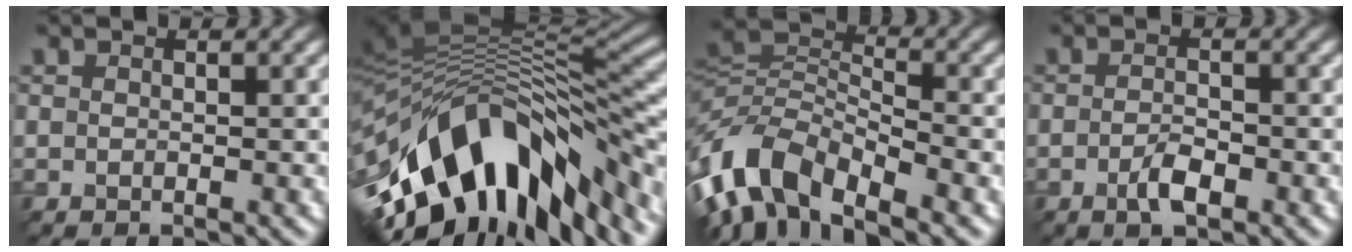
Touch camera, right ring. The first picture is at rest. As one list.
[{"total": 14.1, "force": [-5.6, 6.5, 11.2], "torque": [-0.192, 0.027, -0.093]}, {"total": 7.7, "force": [-4.4, 3.9, 5.0], "torque": [-0.094, 0.011, -0.099]}, {"total": 1.5, "force": [-0.8, 0.4, 1.3], "torque": [-0.033, 0.004, -0.019]}]